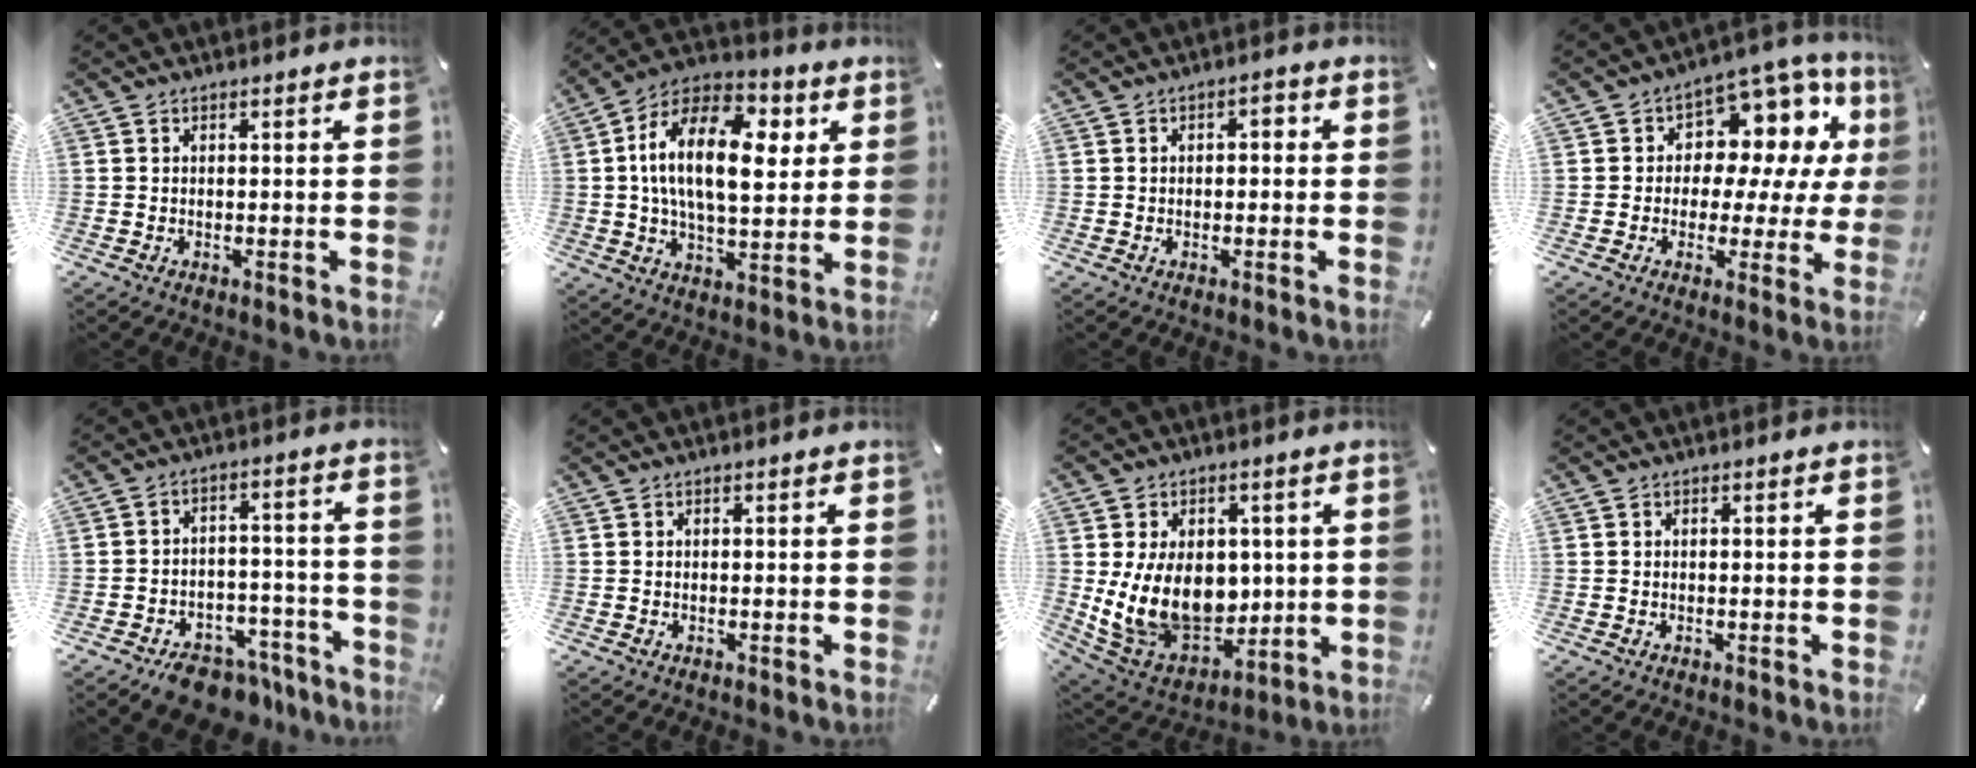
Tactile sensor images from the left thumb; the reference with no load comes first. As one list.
[{"total": 18.9, "force": [4.3, 10.4, 15.1], "torque": [-0.286, 0.001, 0.067]}, {"total": 2.2, "force": [-0.5, 1.4, 1.6], "torque": [-0.022, 0.008, -0.015]}, {"total": 9.8, "force": [3.8, 7.5, 5.0], "torque": [-0.071, -0.039, 0.073]}, {"total": 9.4, "force": [-7.2, 5.0, 3.3], "torque": [-0.026, 0.059, -0.117]}, {"total": 0.0}, {"total": 16.8, "force": [0.9, 12.9, 10.6], "torque": [-0.218, -0.023, 0.028]}, {"total": 0.0}]